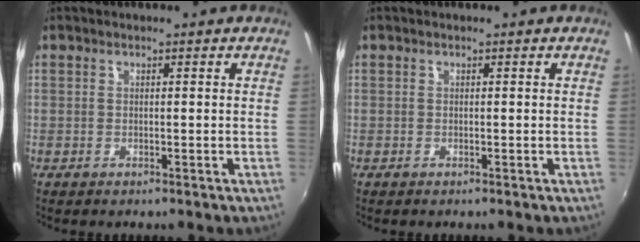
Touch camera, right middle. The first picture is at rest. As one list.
[{"total": 0.0}]